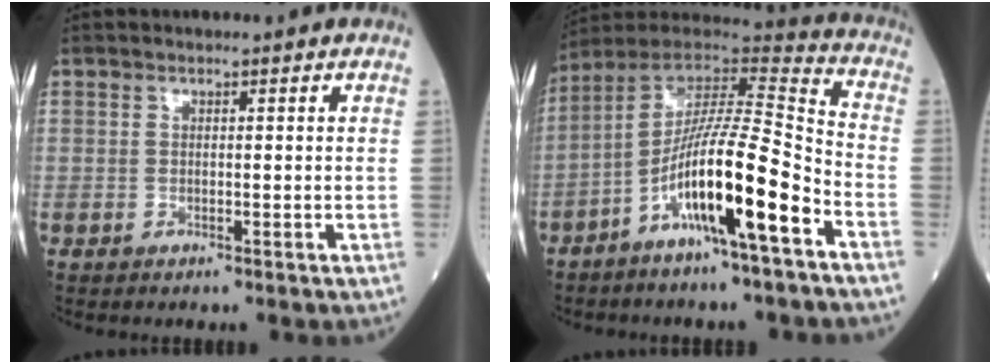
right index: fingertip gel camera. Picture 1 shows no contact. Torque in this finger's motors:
{"motor_torque": [1.85, -0.29, 0.51, 0.18]}